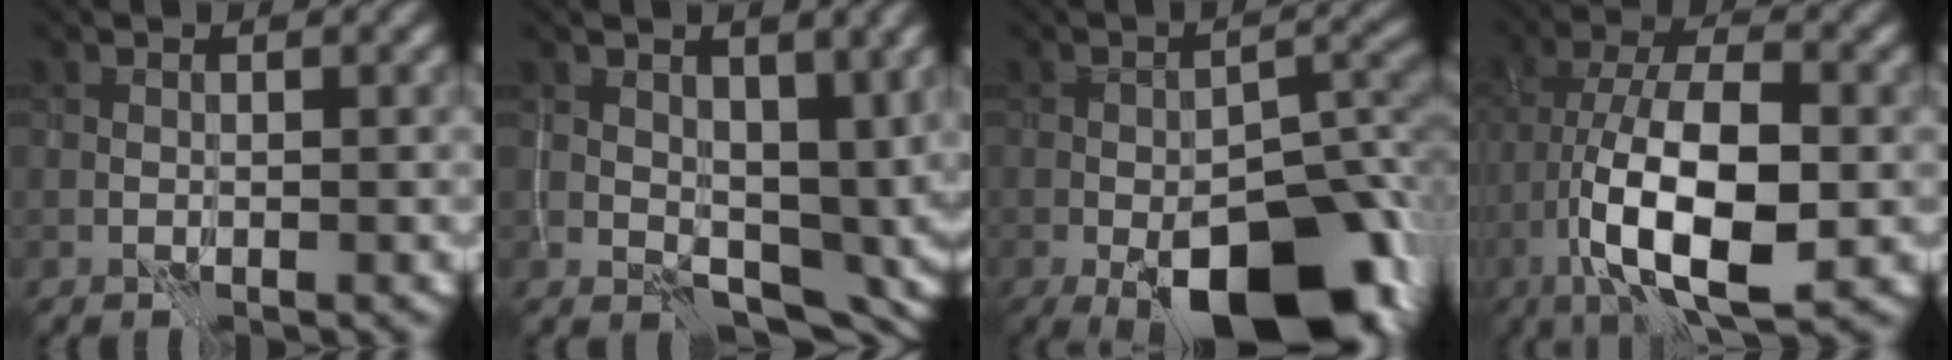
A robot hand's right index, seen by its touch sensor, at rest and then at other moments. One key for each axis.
{"total": 6.4, "fx": 1.1, "fy": 4.1, "fz": 4.8, "tx": -0.069, "ty": -0.015, "tz": 0.020}
{"total": 14.0, "fx": -7.3, "fy": 5.8, "fz": 10.4, "tx": -0.141, "ty": -0.007, "tz": -0.115}
{"total": 10.9, "fx": -3.2, "fy": 4.1, "fz": 9.5, "tx": -0.175, "ty": 0.005, "tz": -0.059}